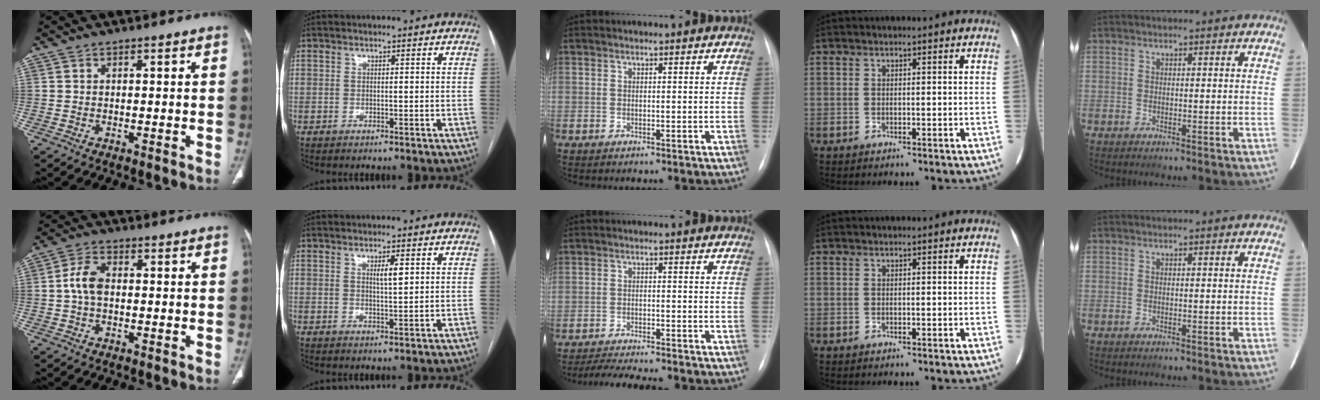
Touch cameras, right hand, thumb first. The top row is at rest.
{"thumb": {"total": 5.1, "force": [0.0, 3.2, 4.0], "torque": [-0.084, 0.014, -0.006]}, "index": {"total": 2.5, "force": [0.9, 0.3, 2.3], "torque": [-0.039, -0.003, 0.015]}, "middle": {"total": 7.5, "force": [-6.8, 0.4, 3.1], "torque": [-0.050, -0.015, -0.107]}}